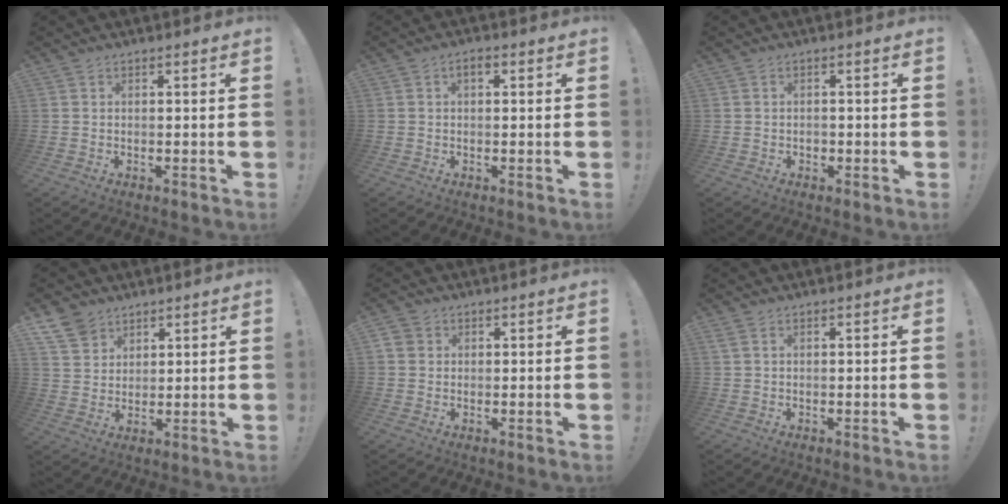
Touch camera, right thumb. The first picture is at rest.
{"total": 2.0, "force": [0.4, 1.0, 1.7], "torque": [-0.026, 0.004, 0.005]}
{"total": 1.3, "force": [-0.7, 1.0, 0.5], "torque": [-0.014, 0.005, -0.012]}
{"total": 8.3, "force": [5.8, 5.5, 2.1], "torque": [-0.044, -0.032, 0.116]}
{"total": 2.5, "force": [1.0, 2.2, 0.7], "torque": [-0.017, 0.002, 0.020]}
{"total": 1.2, "force": [0.6, 0.4, 1.0], "torque": [-0.027, 0.004, 0.014]}